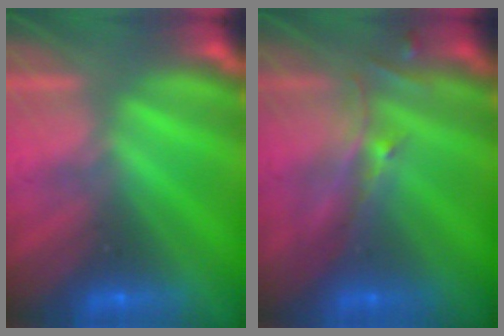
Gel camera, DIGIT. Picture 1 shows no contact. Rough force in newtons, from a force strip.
{"total": 2.6}